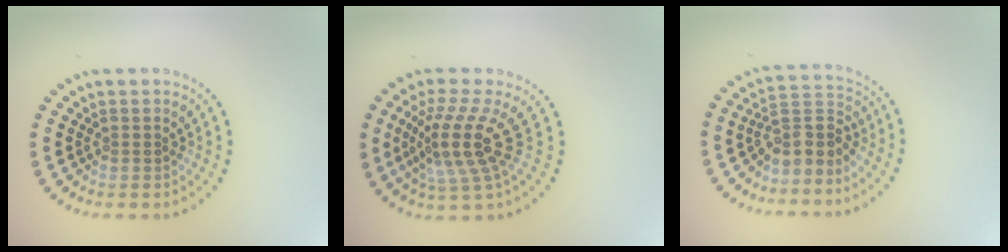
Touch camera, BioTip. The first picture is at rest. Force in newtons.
{"total": 4.7, "press": 3.5, "slide": 3.2}
{"total": 3.3, "press": 2.6, "slide": 2.0}